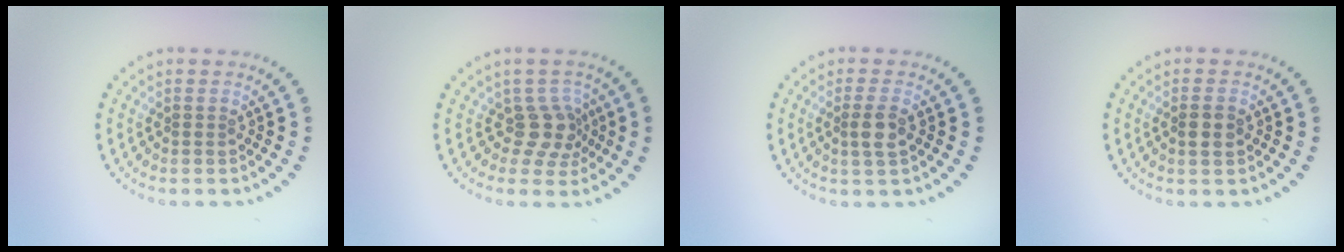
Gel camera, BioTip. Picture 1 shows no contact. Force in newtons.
{"total": 2.9, "press": 2.2, "slide": 1.9}
{"total": 1.9, "press": 1.8, "slide": 0.8}
{"total": 1.8, "press": 1.7, "slide": 0.5}